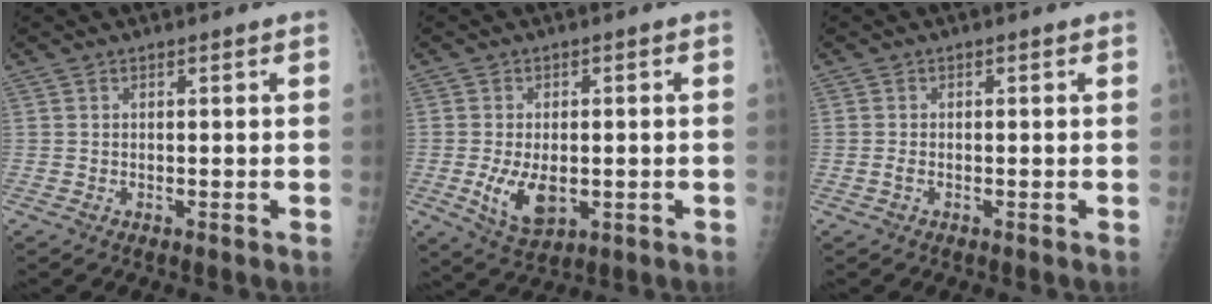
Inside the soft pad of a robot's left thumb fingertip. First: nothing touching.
{"total": 7.7, "force": [-1.5, 4.4, 6.1], "torque": [-0.104, -0.008, -0.017]}
{"total": 0.8, "force": [-0.5, 0.4, 0.5], "torque": [-0.015, -0.001, -0.008]}